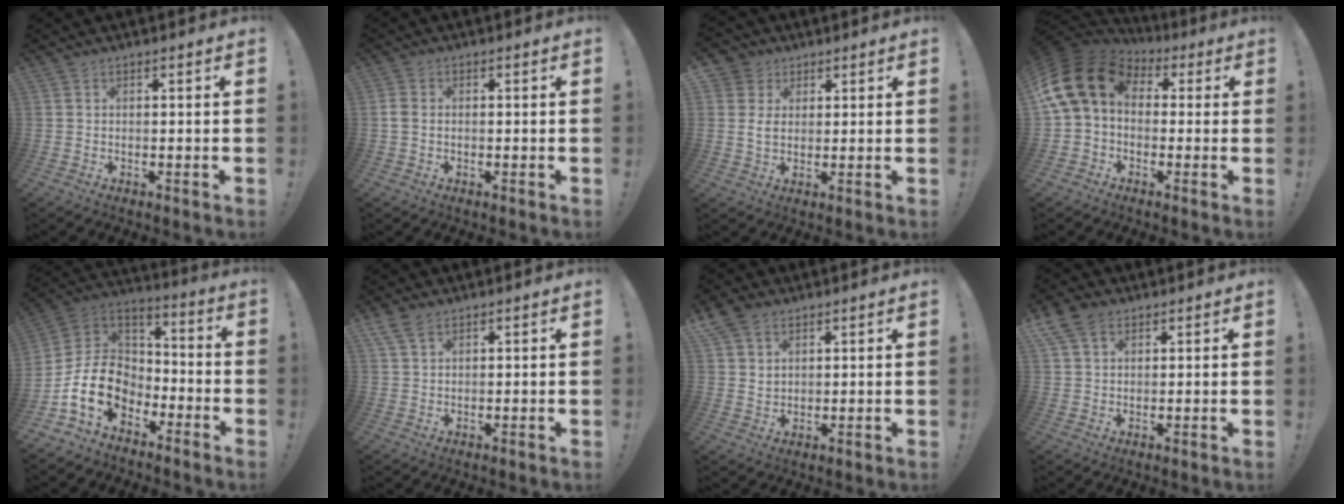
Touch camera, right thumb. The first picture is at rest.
{"total": 2.5, "force": [-0.2, 1.8, 1.7], "torque": [-0.036, 0.012, -0.001]}
{"total": 5.9, "force": [1.8, 5.1, 2.3], "torque": [-0.056, -0.001, 0.036]}
{"total": 15.7, "force": [3.0, 9.6, 12.1], "torque": [-0.241, 0.012, 0.060]}
{"total": 15.8, "force": [-6.4, 11.5, 8.8], "torque": [-0.172, 0.029, -0.106]}
{"total": 4.5, "force": [2.9, 2.3, 2.7], "torque": [-0.056, -0.005, 0.057]}
{"total": 7.0, "force": [4.3, 4.7, 2.9], "torque": [-0.051, -0.014, 0.085]}
{"total": 7.5, "force": [3.9, 5.1, 4.0], "torque": [-0.075, 0.000, 0.080]}